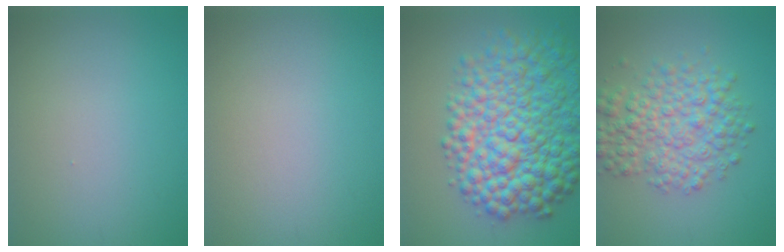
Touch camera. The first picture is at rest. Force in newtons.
{"total": 0.0}
{"total": 11.4, "press": 11.4, "slide": 0.3}
{"total": 5.8, "press": 5.8, "slide": 0.1}